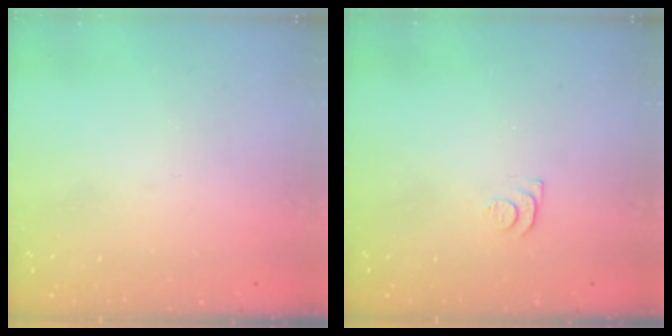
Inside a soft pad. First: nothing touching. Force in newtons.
{"total": 4.1, "press": 4.0, "slide": 0.6}